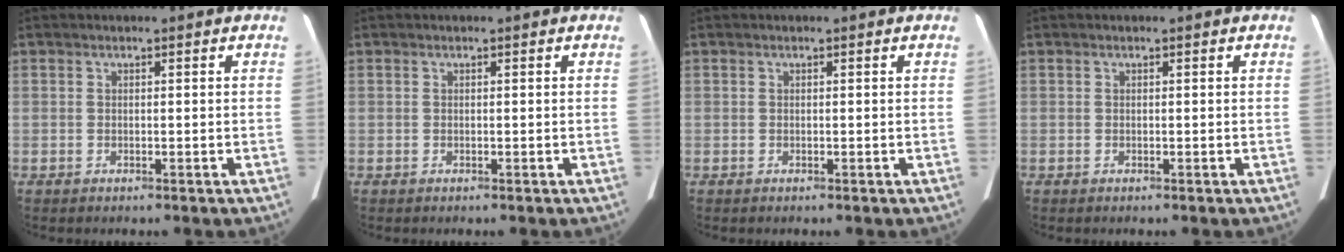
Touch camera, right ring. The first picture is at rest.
{"total": 0.0}
{"total": 0.0}
{"total": 0.0}